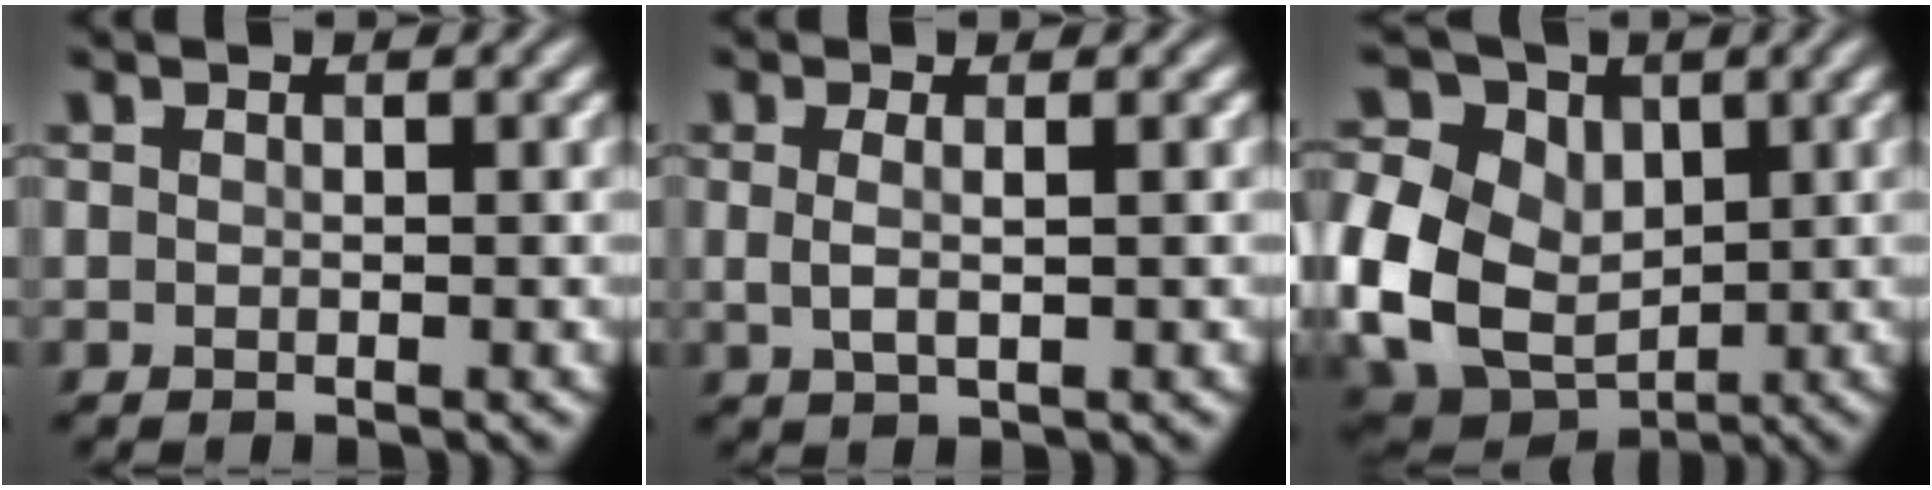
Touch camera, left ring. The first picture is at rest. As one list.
[{"total": 1.7, "force": [0.2, 0.5, 1.6], "torque": [-0.031, 0.001, 0.005]}, {"total": 12.1, "force": [0.1, 9.4, 7.7], "torque": [-0.184, -0.003, 0.008]}]